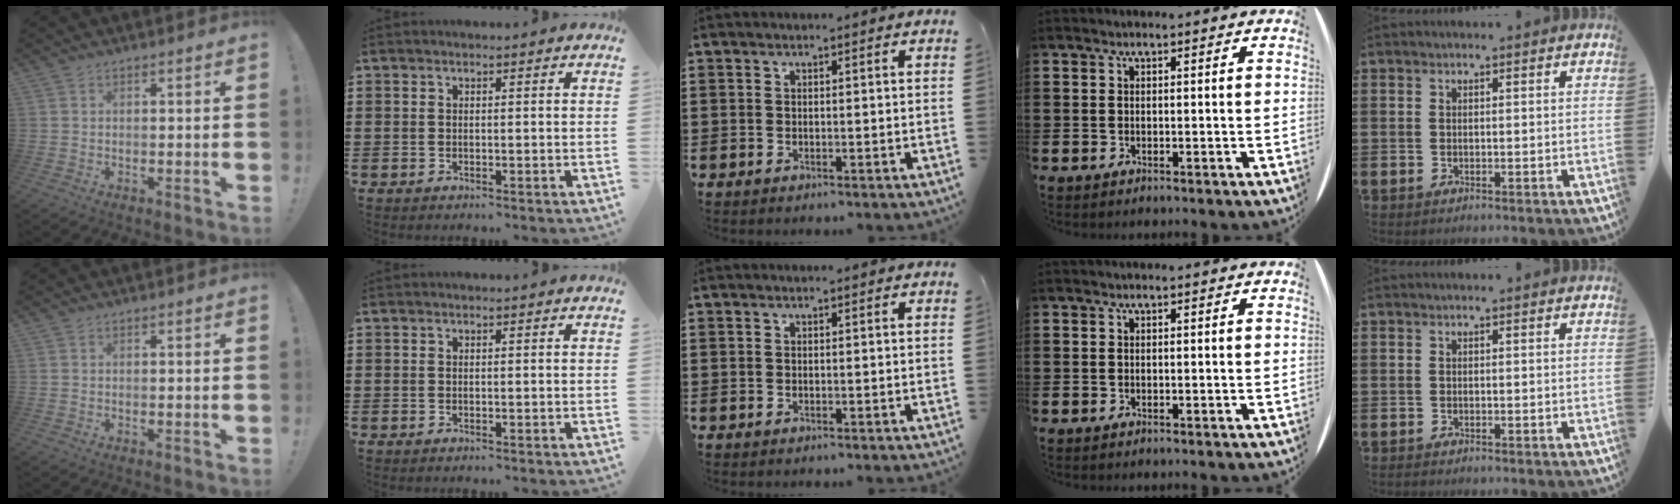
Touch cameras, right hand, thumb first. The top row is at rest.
{}